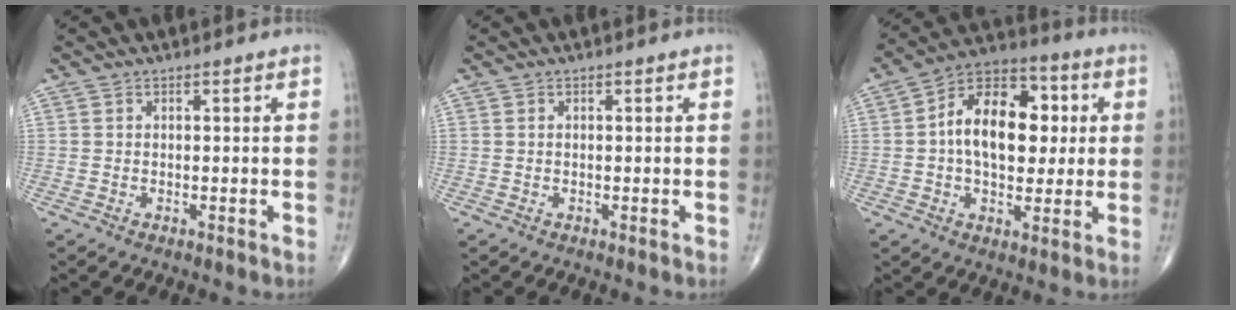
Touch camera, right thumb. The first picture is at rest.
{"total": 0.0}
{"total": 16.6, "force": [1.8, 10.3, 12.9], "torque": [-0.167, 0.023, 0.019]}